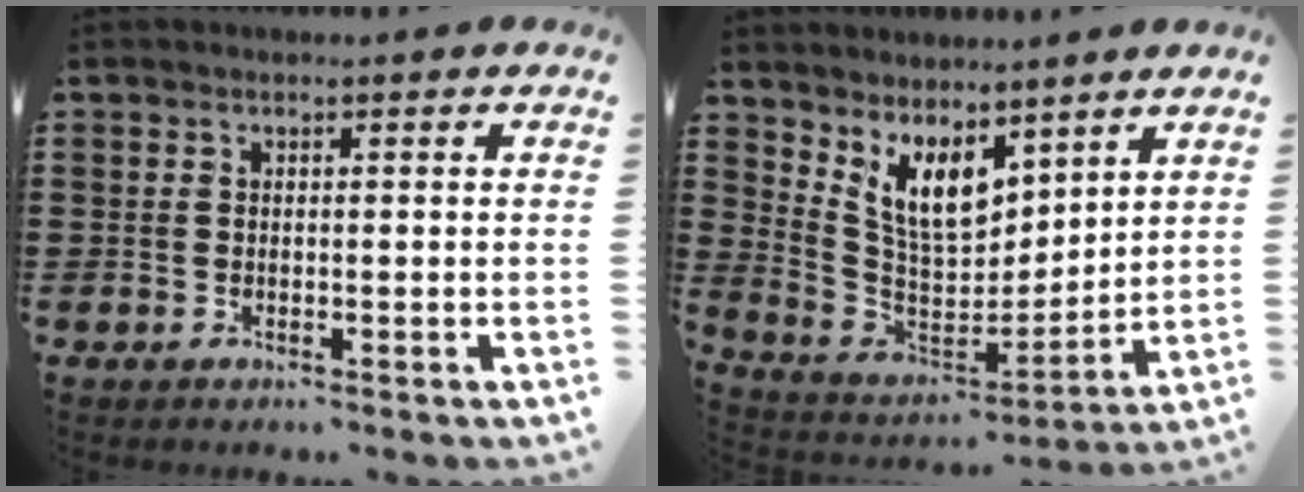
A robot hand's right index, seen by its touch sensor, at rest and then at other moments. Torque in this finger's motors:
{"motor_torque": [0.42, 0.51, 0.32, 0.18]}